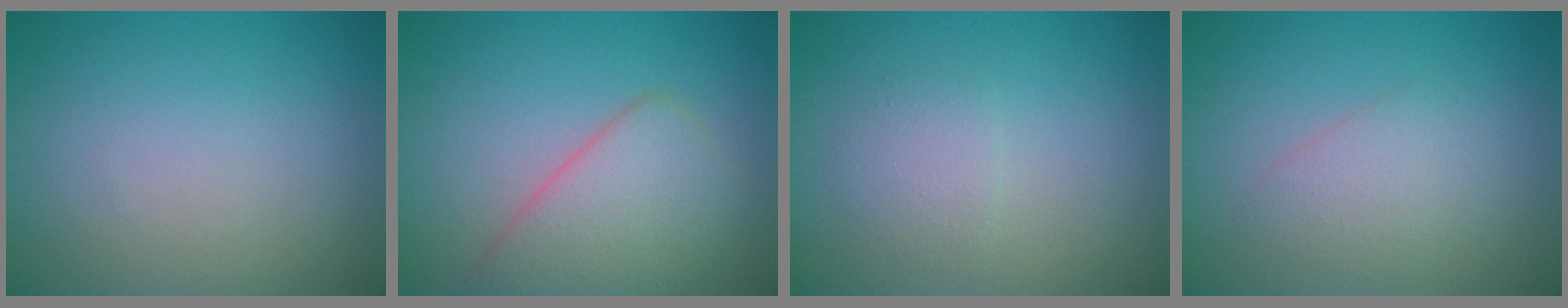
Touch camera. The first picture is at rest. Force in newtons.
{"total": 5.0, "press": 5.0, "slide": 0.4}
{"total": 2.9, "press": 2.9, "slide": 0.2}
{"total": 2.2, "press": 2.2, "slide": 0.0}